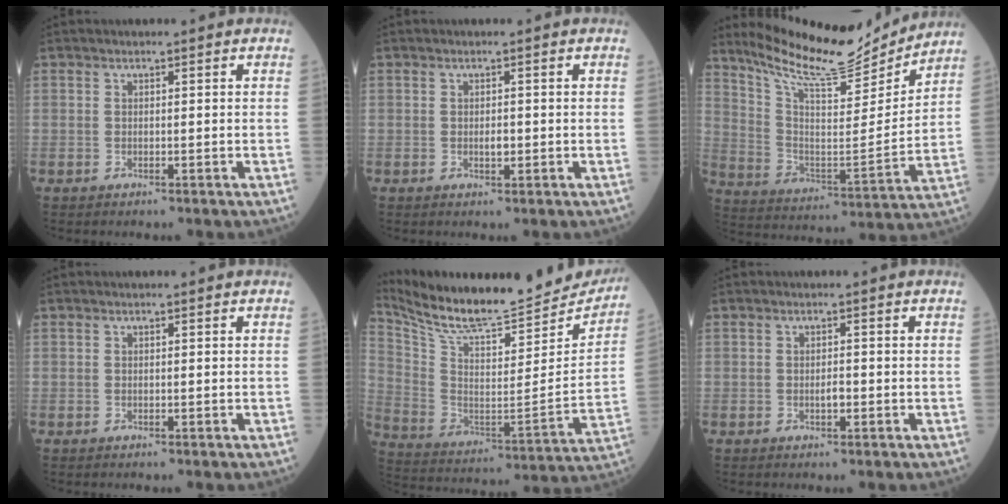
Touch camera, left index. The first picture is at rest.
{"total": 1.2, "force": [0.0, 0.5, 1.1], "torque": [-0.022, -0.001, 0.001]}
{"total": 17.0, "force": [16.0, 1.8, 5.4], "torque": [-0.112, -0.024, 0.264]}
{"total": 0.0}
{"total": 27.3, "force": [25.1, 4.5, 9.9], "torque": [-0.185, -0.069, 0.369]}
{"total": 1.1, "force": [-0.3, 0.4, 1.0], "torque": [-0.020, 0.001, -0.004]}